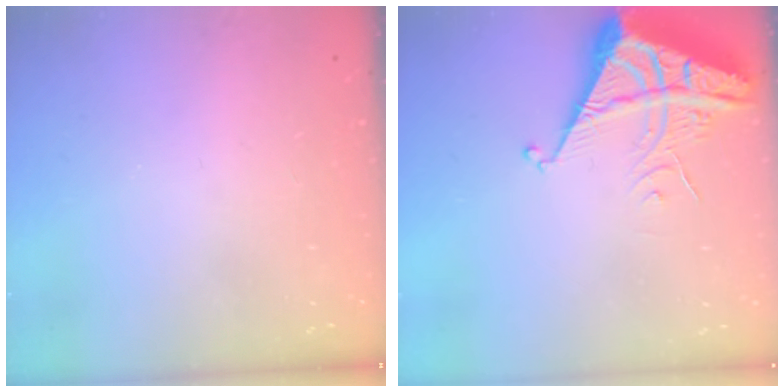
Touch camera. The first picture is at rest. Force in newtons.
{"total": 6.6, "press": 6.6, "slide": 0.6}